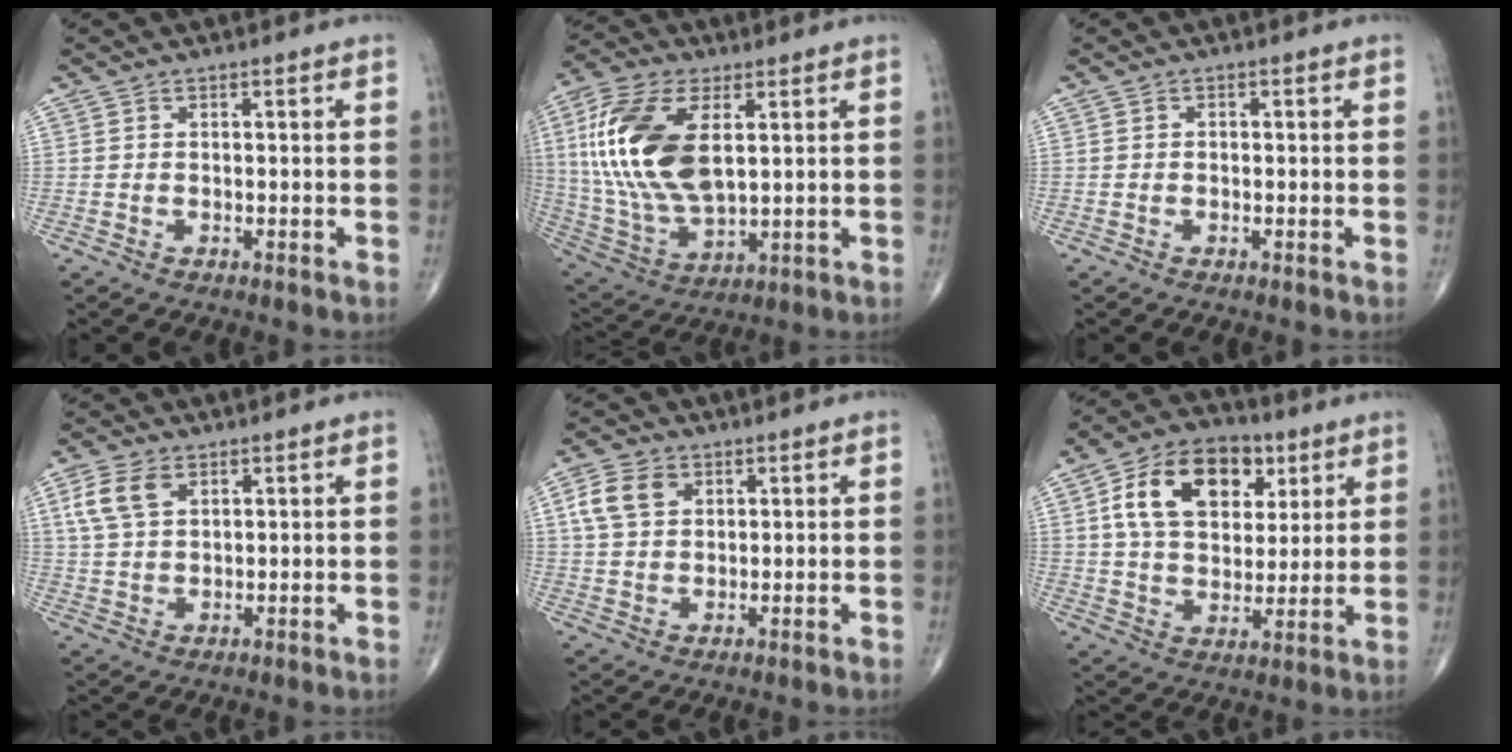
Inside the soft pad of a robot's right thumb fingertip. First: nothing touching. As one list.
[{"total": 20.2, "force": [4.3, 10.4, 16.7], "torque": [-0.349, -0.015, 0.083]}, {"total": 0.6, "force": [0.0, 0.4, 0.4], "torque": [-0.004, 0.001, -0.002]}, {"total": 6.8, "force": [2.9, 4.1, 4.6], "torque": [-0.094, 0.000, 0.061]}, {"total": 7.1, "force": [2.6, 5.0, 4.2], "torque": [-0.072, 0.002, 0.050]}, {"total": 17.8, "force": [6.4, 11.7, 11.8], "torque": [-0.172, -0.007, 0.108]}]